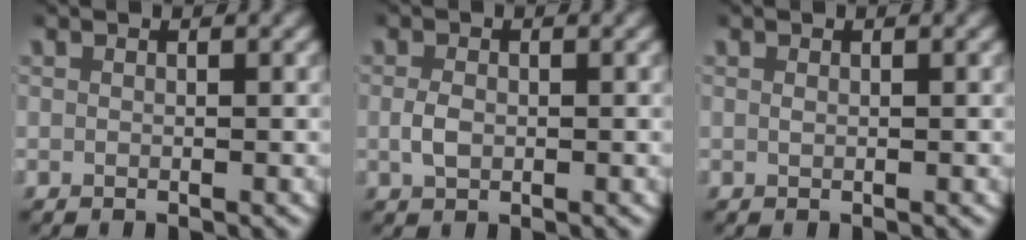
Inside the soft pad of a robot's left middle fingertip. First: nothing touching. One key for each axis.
{"total": 1.6, "fx": -0.2, "fy": 1.1, "fz": 1.2, "tx": -0.029, "ty": -0.003, "tz": 0.000}
{"total": 0.0}